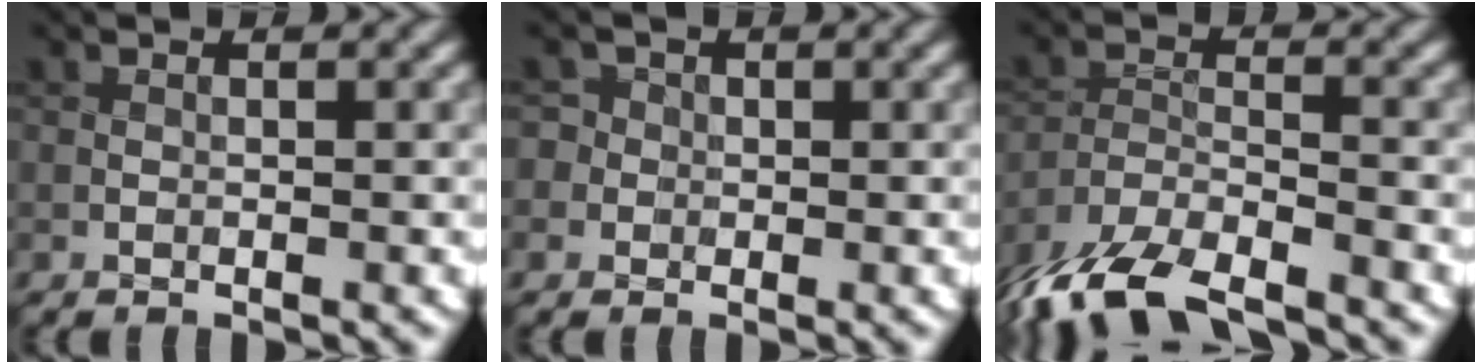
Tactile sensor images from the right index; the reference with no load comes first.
{"total": 3.9, "force": [-0.1, 3.8, 1.0], "torque": [0.009, 0.025, -0.034]}
{"total": 10.3, "force": [-8.6, 3.1, 4.7], "torque": [-0.091, -0.031, -0.149]}